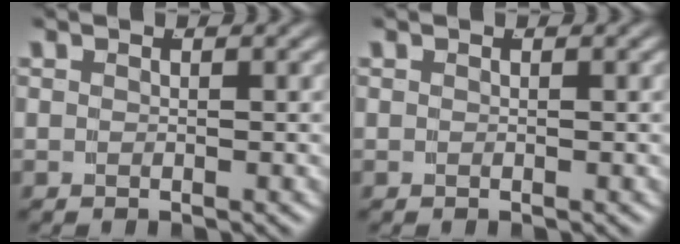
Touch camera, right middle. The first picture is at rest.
{"total": 0.0}